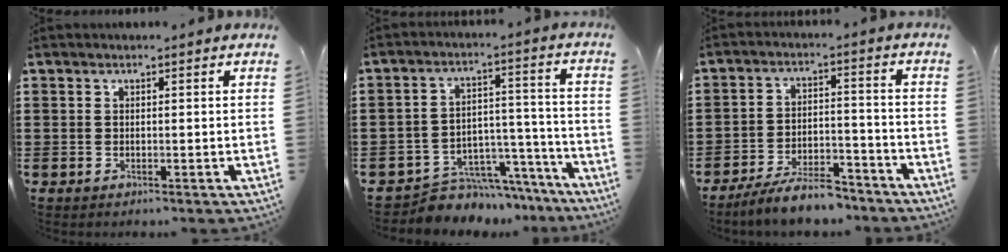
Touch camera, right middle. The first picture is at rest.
{"total": 7.2, "force": [-6.6, 2.7, 0.5], "torque": [-0.006, 0.028, -0.125]}
{"total": 7.9, "force": [-7.0, 1.7, 3.1], "torque": [-0.052, 0.014, -0.131]}